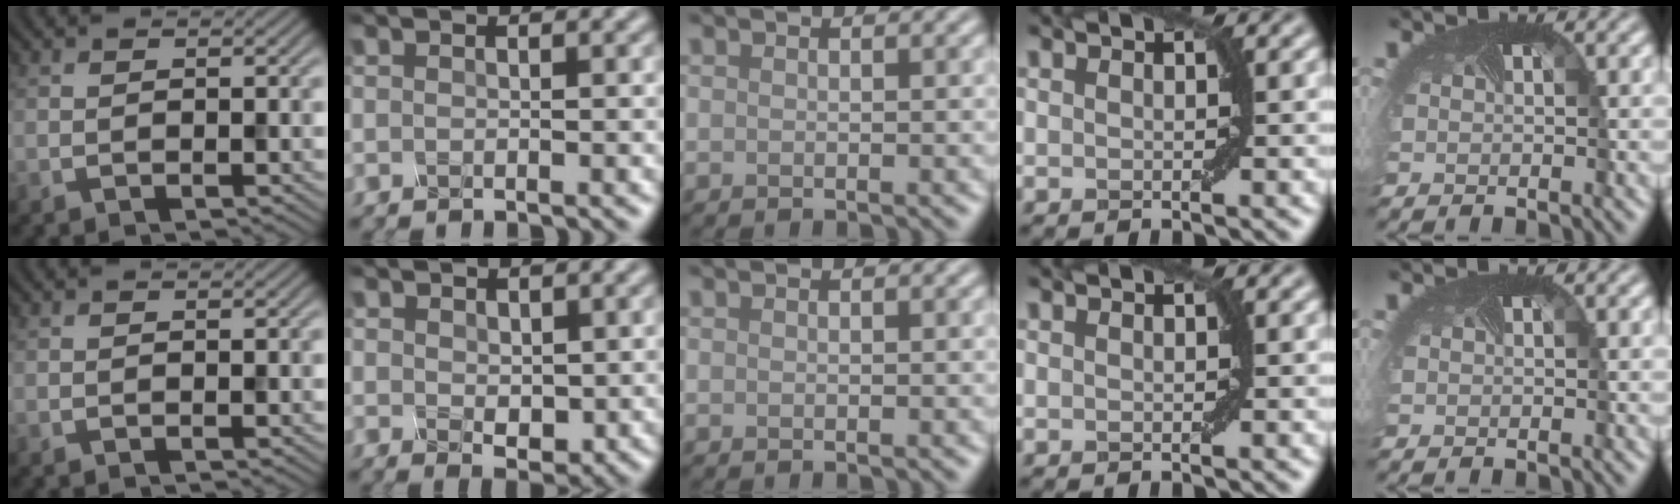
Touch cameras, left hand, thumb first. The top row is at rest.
{"index": {"total": 1.1, "force": [0.6, 0.5, 0.8], "torque": [-0.029, -0.003, 0.034]}}